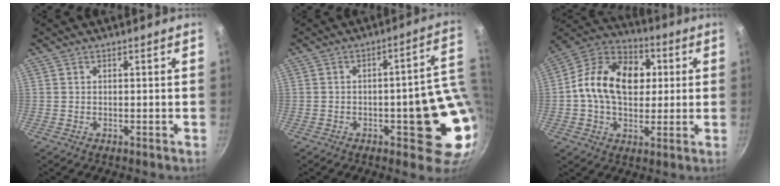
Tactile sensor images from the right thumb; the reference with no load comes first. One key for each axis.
{"total": 14.3, "fx": -0.9, "fy": 5.2, "fz": 13.3, "tx": -0.118, "ty": 0.006, "tz": -0.011}
{"total": 18.4, "fx": 2.1, "fy": 13.1, "fz": 12.7, "tx": -0.176, "ty": 0.023, "tz": 0.015}